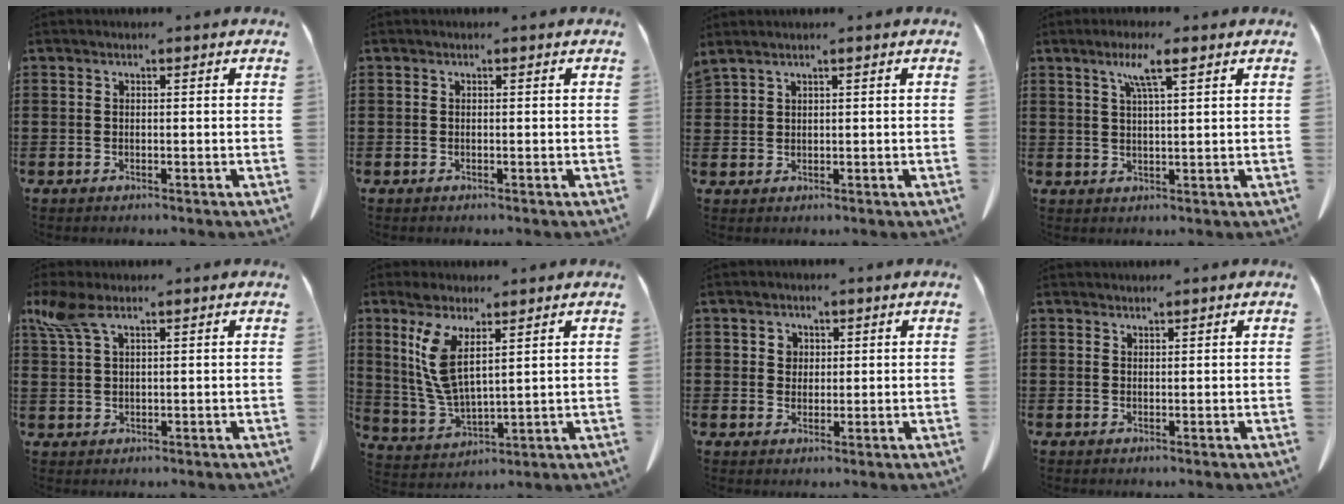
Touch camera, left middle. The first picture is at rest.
{"total": 0.0}
{"total": 1.1, "force": [1.0, 0.0, 0.4], "torque": [-0.008, -0.001, 0.020]}
{"total": 4.9, "force": [2.9, 0.4, 3.9], "torque": [-0.084, 0.006, 0.048]}
{"total": 4.8, "force": [2.7, 1.8, 3.7], "torque": [-0.089, 0.002, 0.046]}
{"total": 8.1, "force": [4.1, 2.5, 6.5], "torque": [-0.159, -0.012, 0.070]}
{"total": 2.4, "force": [1.0, 2.1, 0.5], "torque": [-0.011, 0.005, 0.015]}
{"total": 0.8, "force": [0.8, 0.0, 0.0], "torque": [-0.003, -0.001, 0.017]}